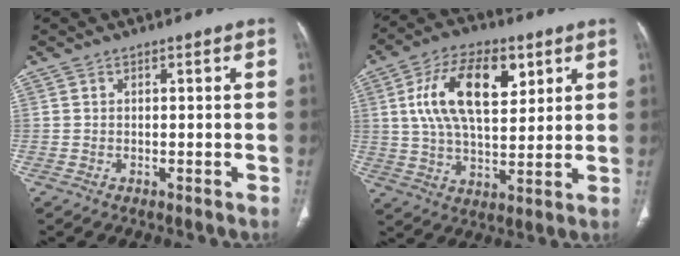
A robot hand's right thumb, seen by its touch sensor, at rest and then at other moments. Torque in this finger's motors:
{"motor_torque": [-0.79, 1.75, 1.70, 0.52, 0.25]}